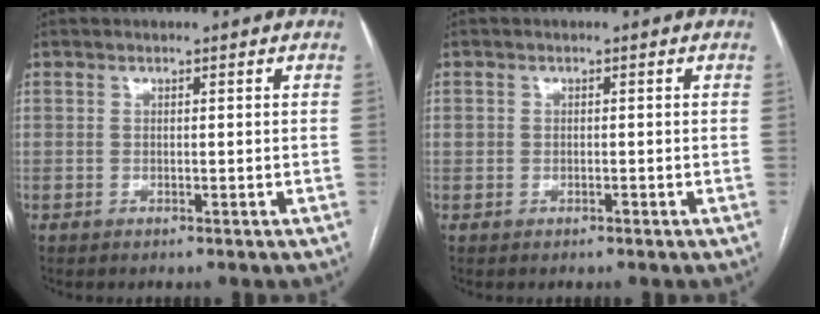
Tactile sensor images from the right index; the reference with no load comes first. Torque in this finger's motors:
{"motor_torque": [0.10, 0.09, 0.00, 0.01]}